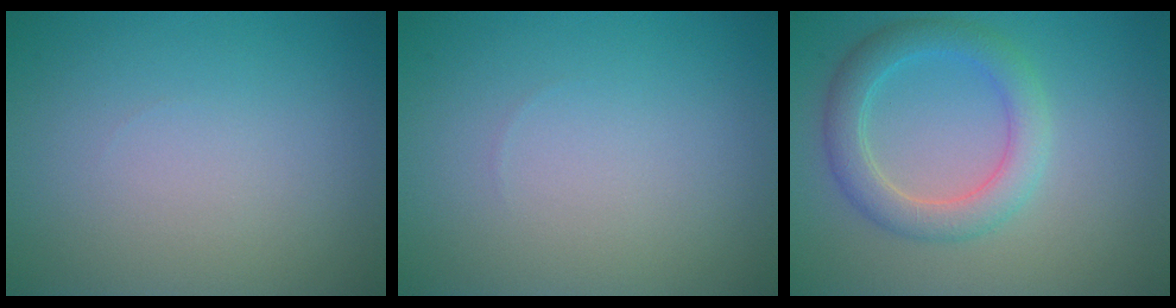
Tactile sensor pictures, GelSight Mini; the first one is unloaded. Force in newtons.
{"total": 0.0}
{"total": 3.9, "press": 3.9, "slide": 0.3}